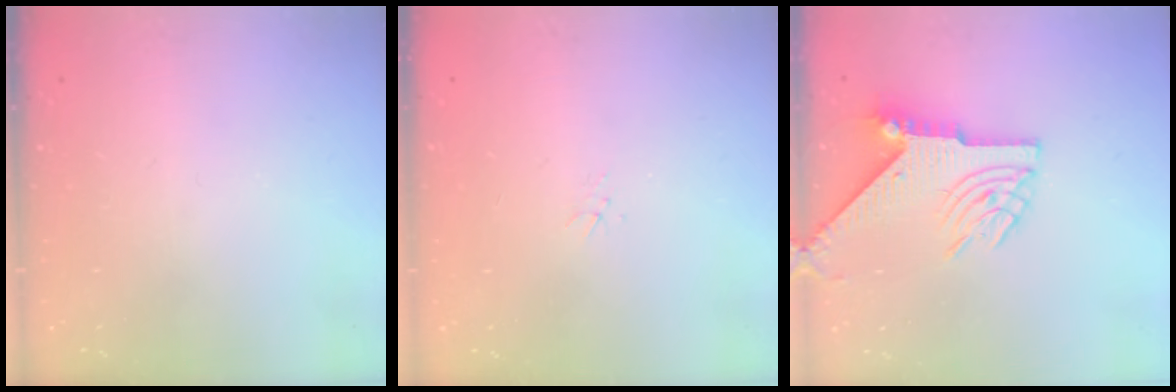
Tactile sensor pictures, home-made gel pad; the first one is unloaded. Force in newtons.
{"total": 1.5, "press": 1.5, "slide": 0.2}
{"total": 8.8, "press": 8.7, "slide": 1.3}